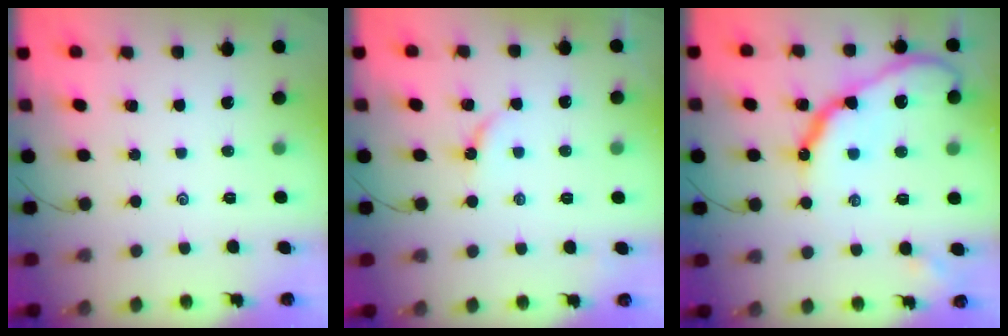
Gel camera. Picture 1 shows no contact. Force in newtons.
{"total": 3.0, "press": 2.9, "slide": 0.5}
{"total": 16.5, "press": 16.4, "slide": 1.3}